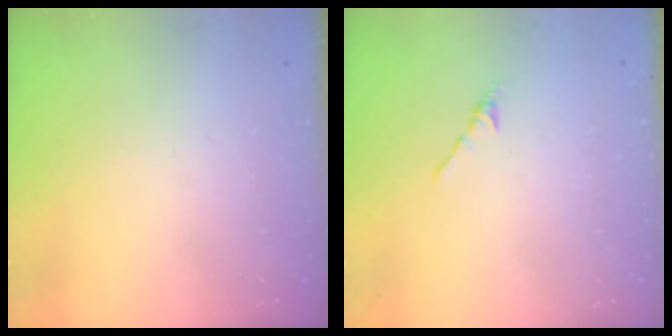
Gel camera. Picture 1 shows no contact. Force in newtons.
{"total": 3.0, "press": 2.8, "slide": 0.8}